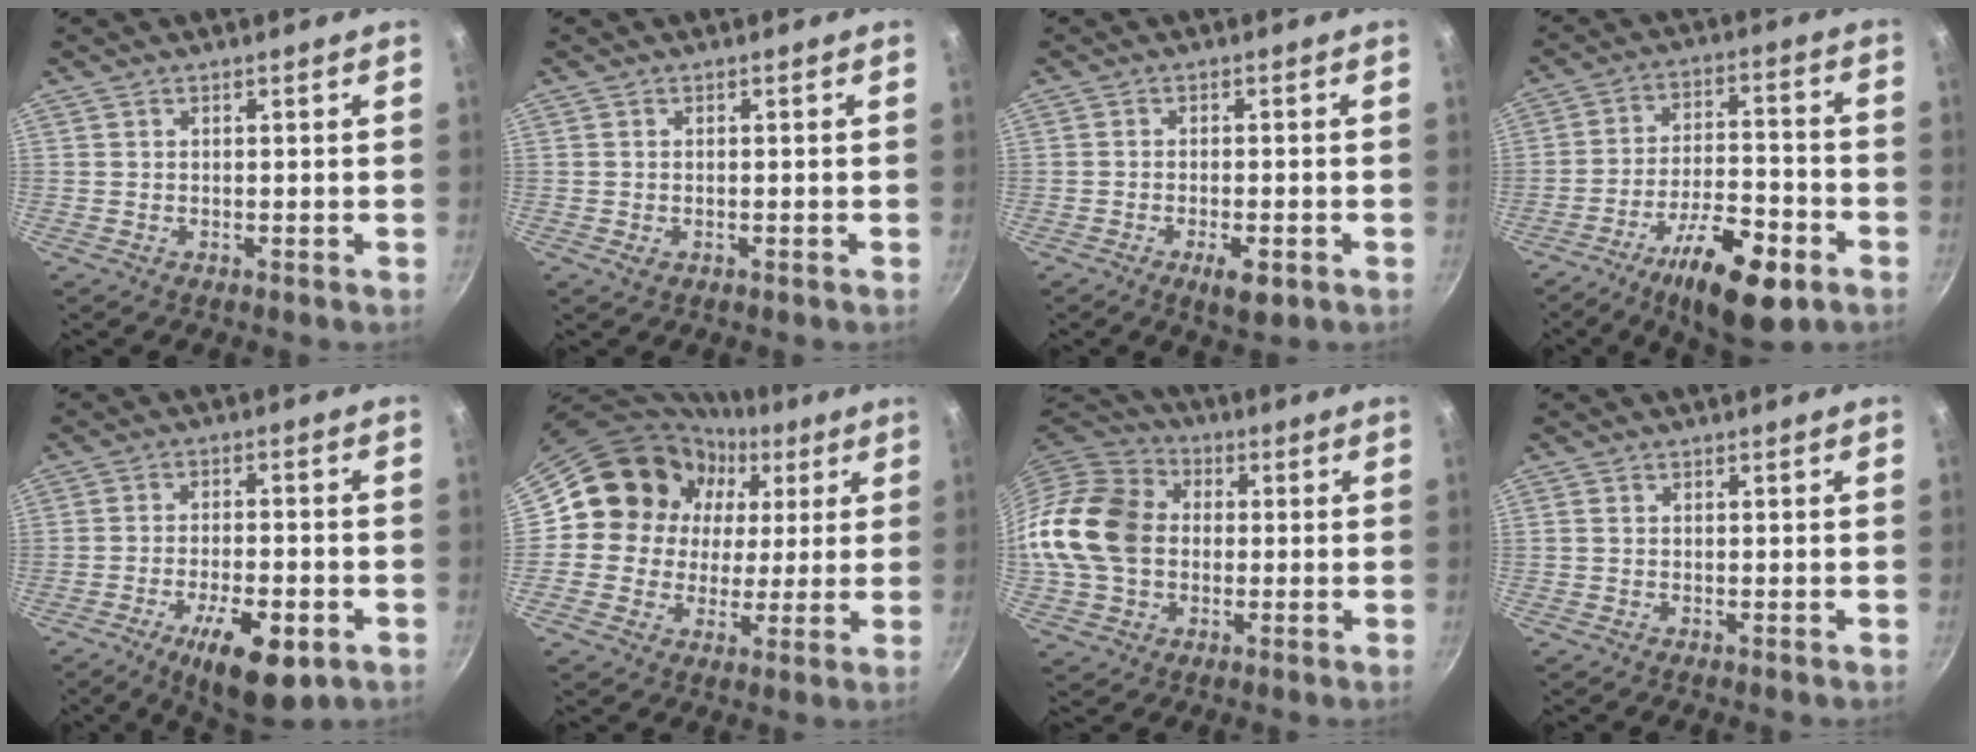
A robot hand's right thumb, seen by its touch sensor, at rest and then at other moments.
{"total": 0.8, "force": [-0.2, 0.6, 0.5], "torque": [-0.010, -0.001, -0.003]}
{"total": 6.8, "force": [-3.0, 2.5, 5.6], "torque": [-0.084, 0.006, -0.040]}
{"total": 16.7, "force": [-8.9, 6.0, 12.8], "torque": [-0.193, 0.046, -0.141]}
{"total": 12.5, "force": [-5.7, 4.7, 10.1], "torque": [-0.152, 0.017, -0.081]}
{"total": 13.3, "force": [4.2, 12.0, 3.9], "torque": [-0.032, 0.001, 0.055]}
{"total": 17.0, "force": [0.3, 13.3, 10.5], "torque": [-0.188, 0.027, -0.006]}
{"total": 0.6, "force": [-0.1, 0.5, 0.3], "torque": [-0.004, 0.002, -0.002]}